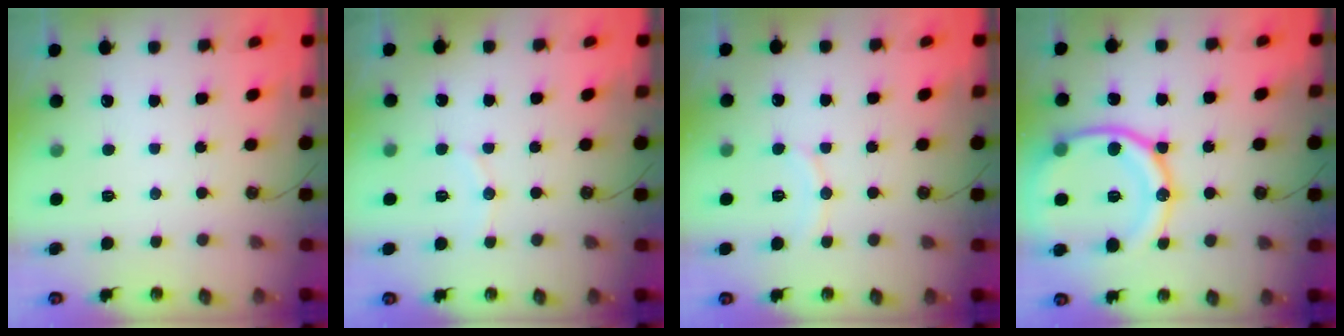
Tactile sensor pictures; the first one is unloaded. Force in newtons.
{"total": 5.0, "press": 4.8, "slide": 1.4}
{"total": 5.6, "press": 5.6, "slide": 0.6}
{"total": 22.0, "press": 21.9, "slide": 2.4}